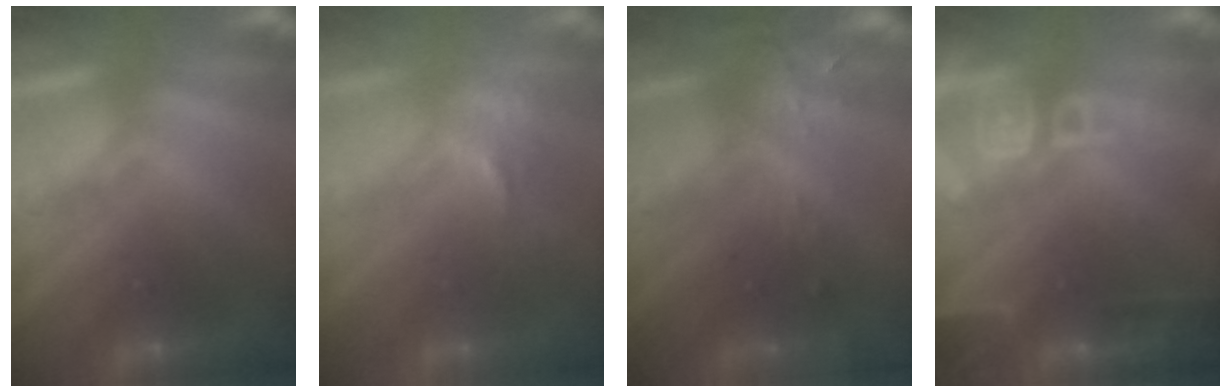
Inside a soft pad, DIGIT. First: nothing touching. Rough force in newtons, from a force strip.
{"total": 2.8}
{"total": 8.6}
{"total": 13.7}